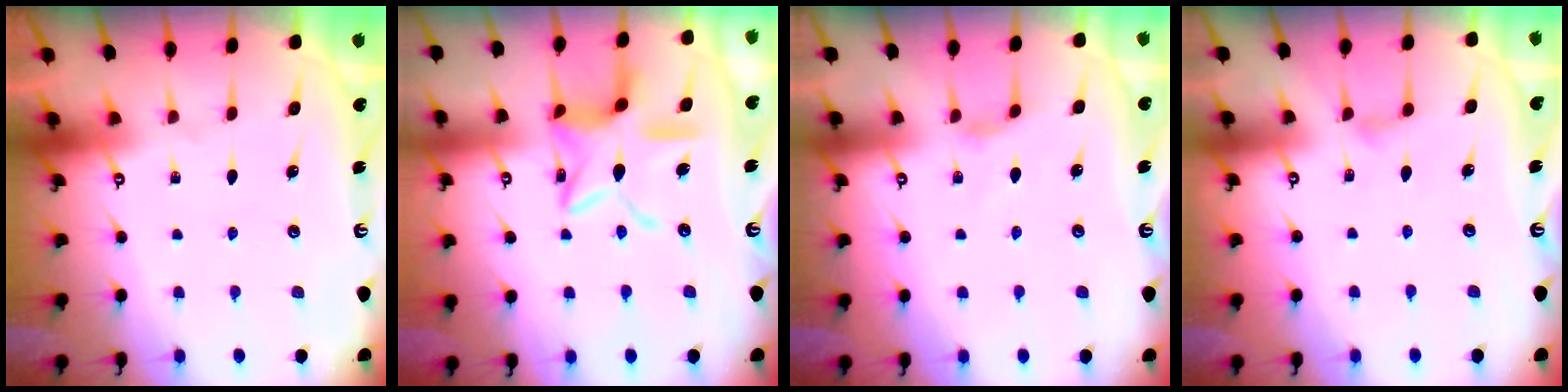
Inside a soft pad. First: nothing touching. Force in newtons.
{"total": 13.4, "press": 13.4, "slide": 0.8}
{"total": 0.7, "press": 0.6, "slide": 0.3}
{"total": 1.3, "press": 1.3, "slide": 0.3}